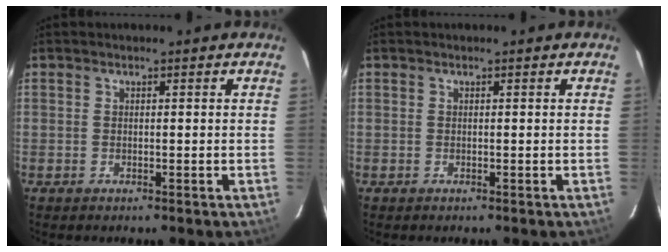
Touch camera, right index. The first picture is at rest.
{"total": 0.0}